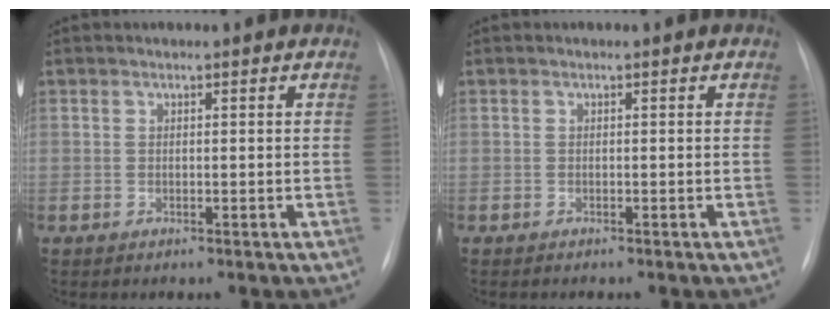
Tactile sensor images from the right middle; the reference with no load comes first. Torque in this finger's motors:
{"motor_torque": [-0.10, 0.07, -0.01, 0.00]}